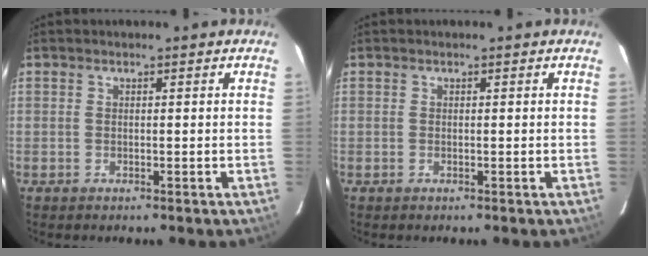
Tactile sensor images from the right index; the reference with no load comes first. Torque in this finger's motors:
{"motor_torque": [-0.07, 0.16, -0.03, 0.00]}